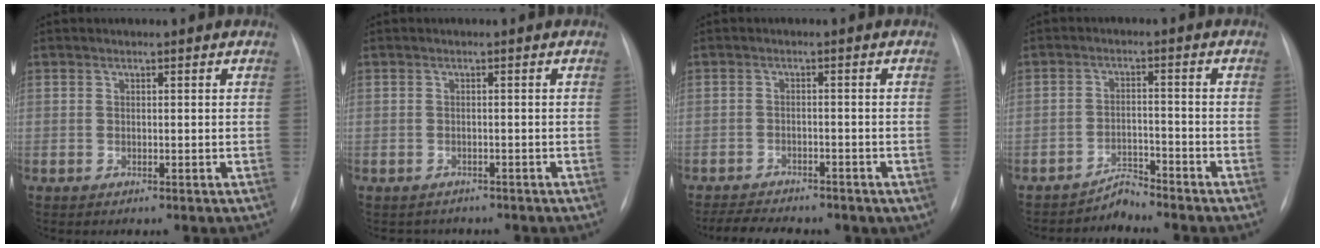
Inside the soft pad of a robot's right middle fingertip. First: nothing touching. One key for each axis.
{"total": 2.6, "fx": -2.2, "fy": 1.3, "fz": -0.2, "tx": 0.000, "ty": 0.004, "tz": -0.030}
{"total": 8.6, "fx": -6.7, "fy": 3.6, "fz": 3.9, "tx": -0.072, "ty": 0.002, "tz": -0.088}
{"total": 3.0, "fx": -2.9, "fy": -0.1, "fz": -0.5, "tx": 0.014, "ty": -0.010, "tz": -0.048}